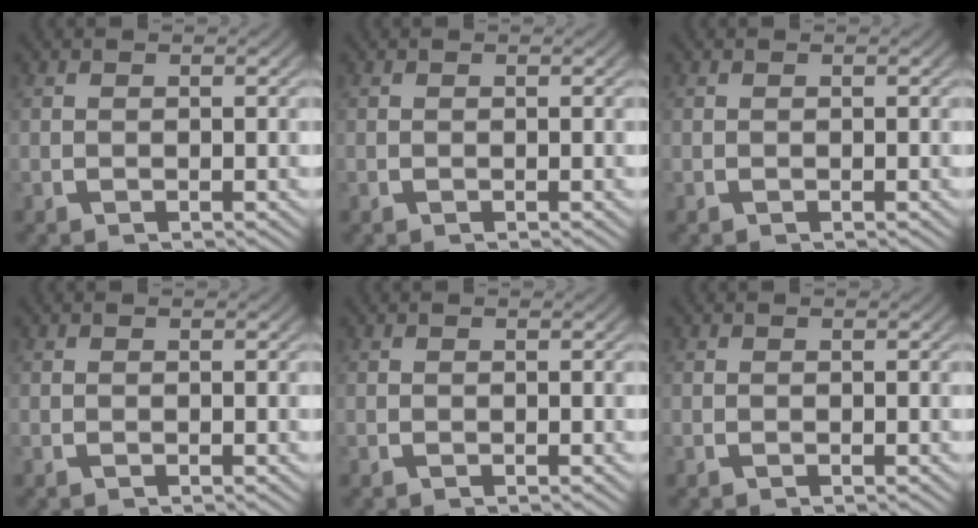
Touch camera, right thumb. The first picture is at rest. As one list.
[{"total": 0.0}, {"total": 0.0}, {"total": 0.0}, {"total": 0.0}, {"total": 0.0}]